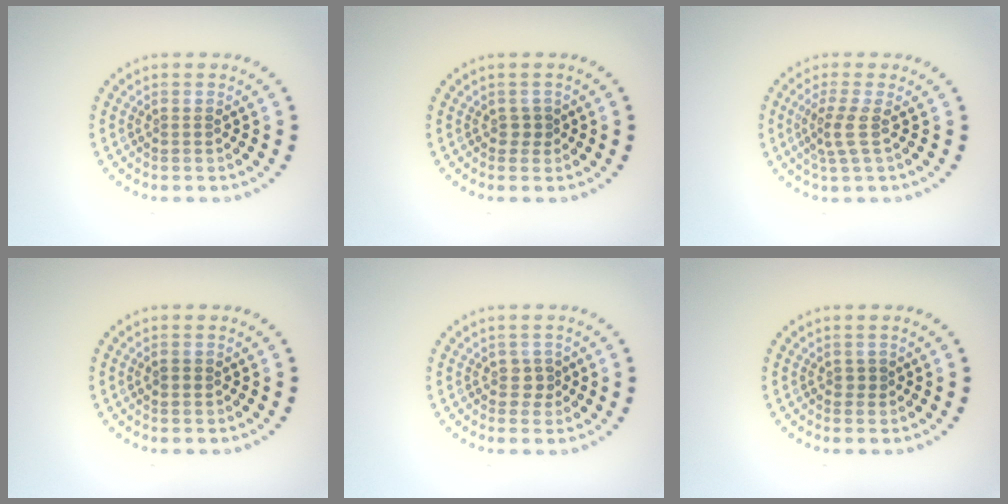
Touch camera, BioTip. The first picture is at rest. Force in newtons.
{"total": 0.8, "press": 0.7, "slide": 0.4}
{"total": 2.3, "press": 1.6, "slide": 1.5}
{"total": 0.8, "press": 0.8, "slide": 0.3}
{"total": 1.2, "press": 1.0, "slide": 0.7}
{"total": 0.6, "press": 0.6, "slide": 0.1}